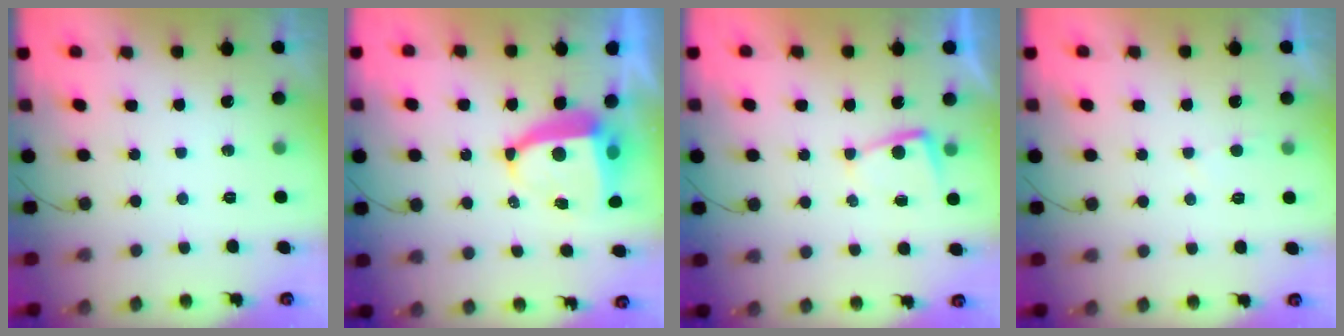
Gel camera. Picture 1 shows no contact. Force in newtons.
{"total": 9.0, "press": 8.9, "slide": 1.1}
{"total": 2.4, "press": 2.3, "slide": 0.4}
{"total": 1.7, "press": 1.6, "slide": 0.2}